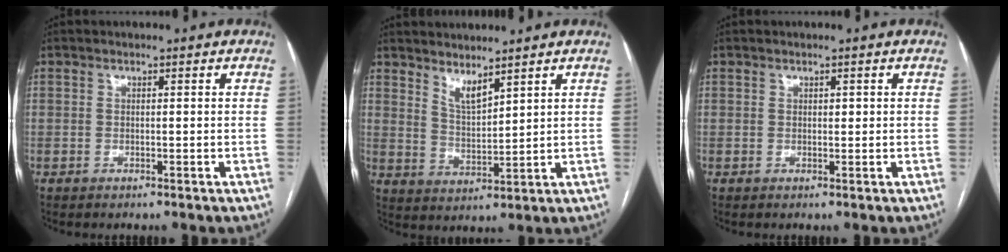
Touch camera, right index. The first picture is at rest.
{"total": 4.2, "force": [3.5, 0.7, 2.3], "torque": [-0.048, -0.016, 0.075]}
{"total": 0.7, "force": [0.3, 0.4, 0.5], "torque": [-0.007, 0.000, 0.003]}